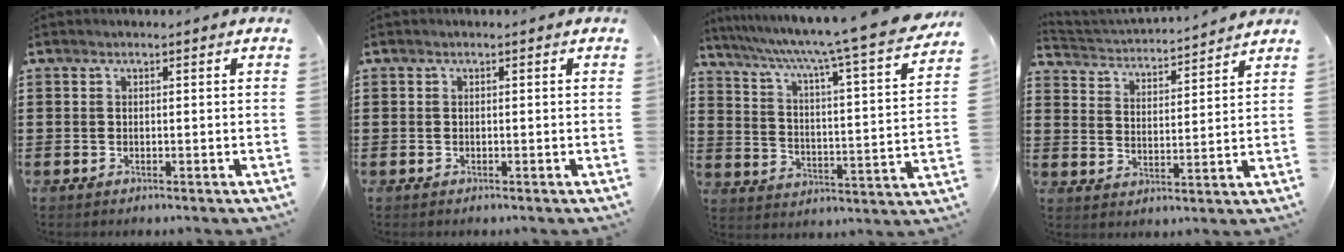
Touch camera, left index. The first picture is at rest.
{"total": 0.0}
{"total": 7.8, "force": [6.4, -0.8, 4.4], "torque": [-0.111, -0.057, 0.095]}
{"total": 2.9, "force": [2.9, 0.0, -0.1], "torque": [-0.020, -0.027, 0.043]}